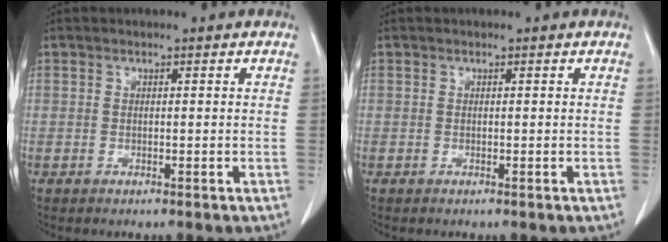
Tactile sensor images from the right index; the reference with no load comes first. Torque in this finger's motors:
{"motor_torque": [0.00, 0.00, 0.00, 0.00]}